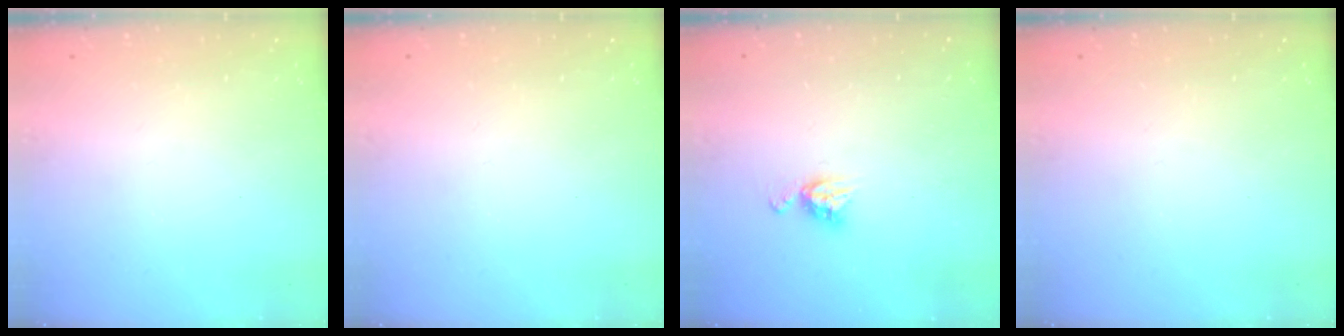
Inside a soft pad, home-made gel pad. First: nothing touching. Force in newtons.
{"total": 0.0}
{"total": 6.0, "press": 6.0, "slide": 0.4}
{"total": 0.0}